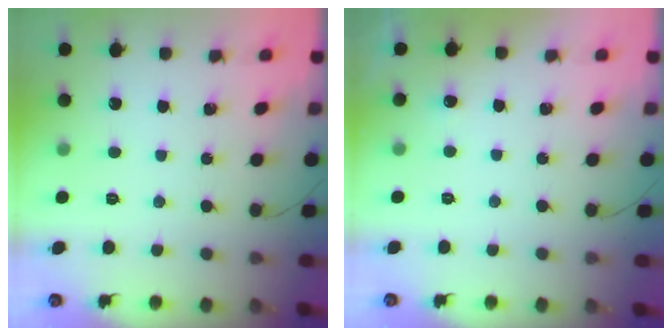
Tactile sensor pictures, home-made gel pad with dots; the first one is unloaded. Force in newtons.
{"total": 2.9, "press": 2.7, "slide": 1.2}